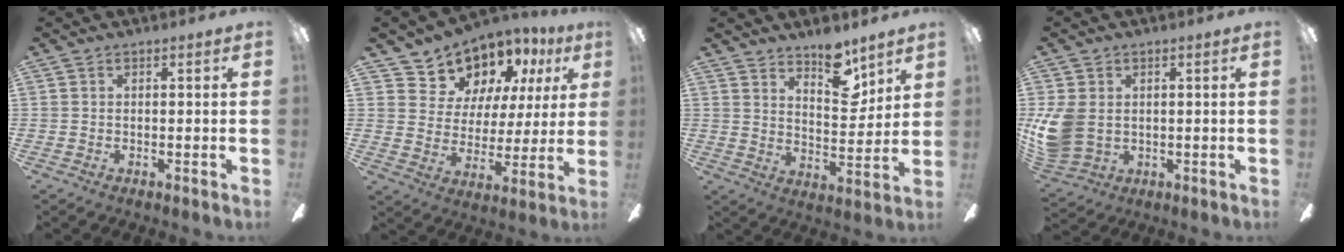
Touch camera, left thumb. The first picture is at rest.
{"total": 12.0, "force": [9.8, 6.7, 1.7], "torque": [-0.045, -0.081, 0.188]}
{"total": 11.4, "force": [8.5, 4.8, 6.0], "torque": [-0.076, -0.049, 0.148]}
{"total": 9.7, "force": [0.4, 7.3, 6.5], "torque": [-0.158, 0.007, 0.012]}